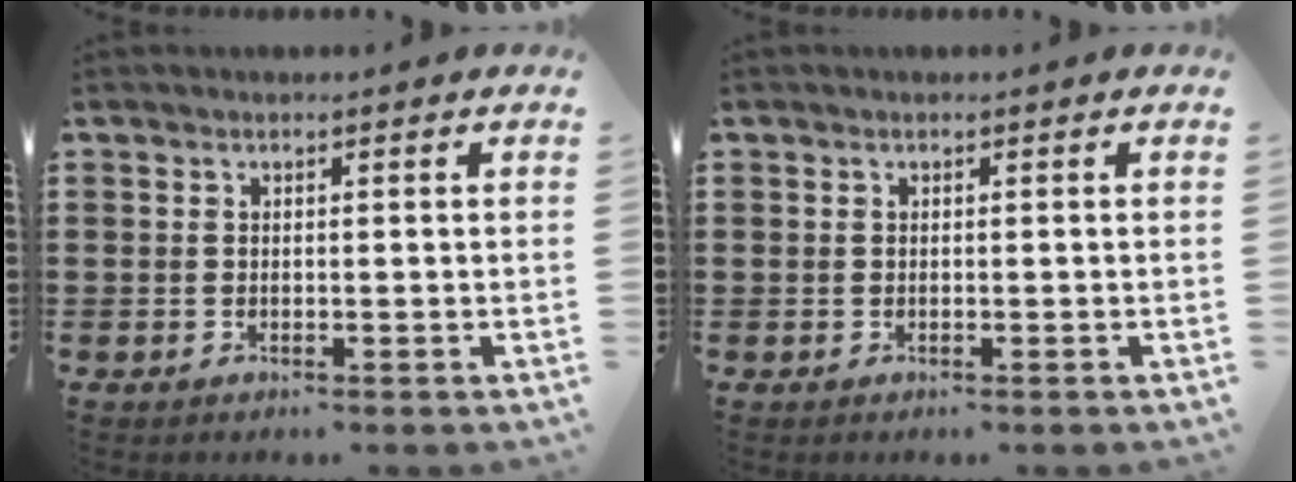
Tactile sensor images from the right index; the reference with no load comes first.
{"total": 0.0}